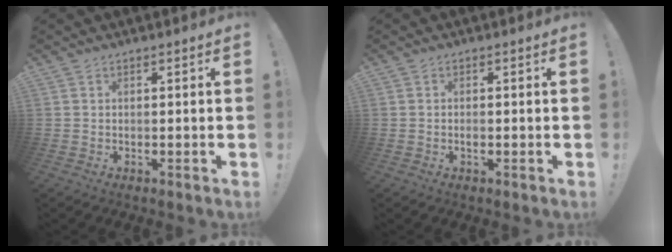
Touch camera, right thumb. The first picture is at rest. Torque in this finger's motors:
{"motor_torque": [0.29, 0.09, 0.22, -0.40, 0.04]}